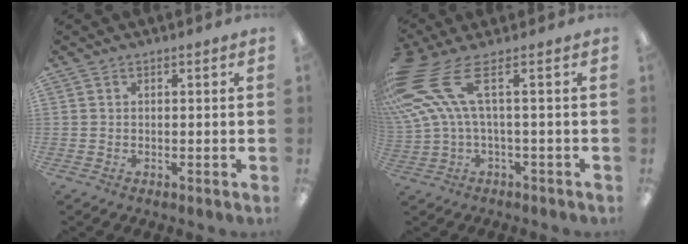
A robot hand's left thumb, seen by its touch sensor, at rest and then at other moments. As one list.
[{"total": 14.3, "force": [4.4, 5.9, 12.3], "torque": [-0.277, -0.026, 0.073]}]